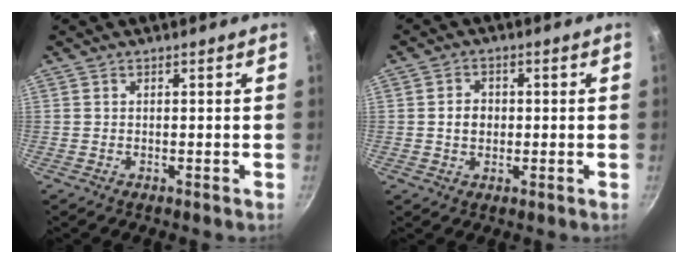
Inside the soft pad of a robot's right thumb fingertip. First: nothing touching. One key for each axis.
{"total": 3.9, "fx": 0.0, "fy": 3.2, "fz": 2.2, "tx": -0.022, "ty": 0.007, "tz": -0.002}